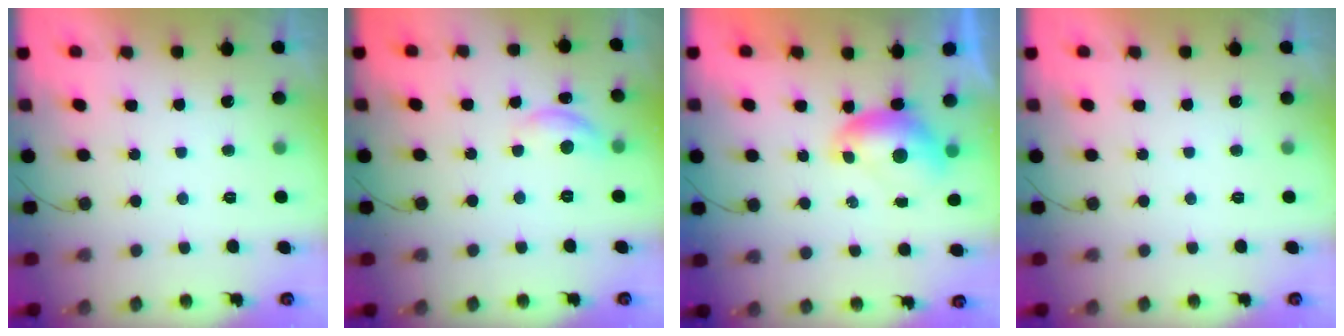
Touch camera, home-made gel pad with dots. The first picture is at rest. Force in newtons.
{"total": 8.7, "press": 8.7, "slide": 0.5}
{"total": 6.5, "press": 6.5, "slide": 0.7}
{"total": 0.0}